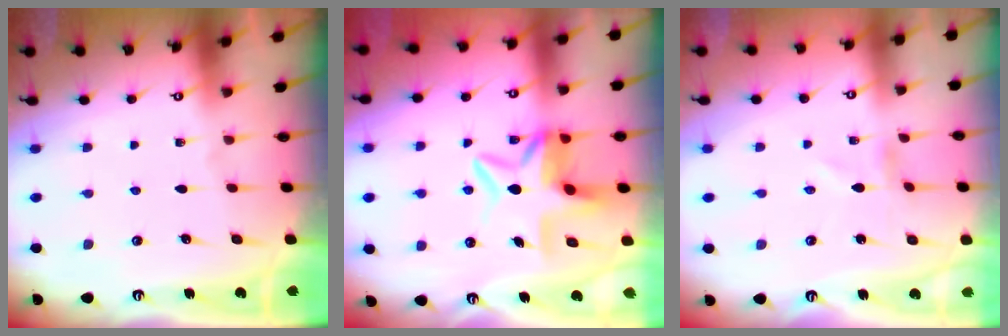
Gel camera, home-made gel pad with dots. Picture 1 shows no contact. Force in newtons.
{"total": 7.5, "press": 7.1, "slide": 2.4}
{"total": 1.0, "press": 1.0, "slide": 0.1}